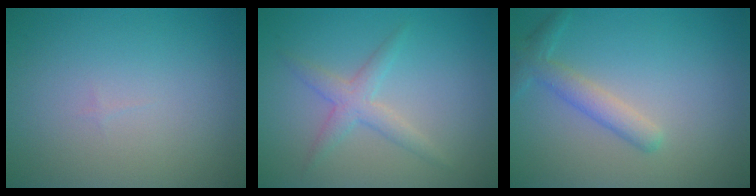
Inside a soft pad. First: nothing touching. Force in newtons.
{"total": 2.4, "press": 2.4, "slide": 0.0}
{"total": 2.6, "press": 2.5, "slide": 0.1}